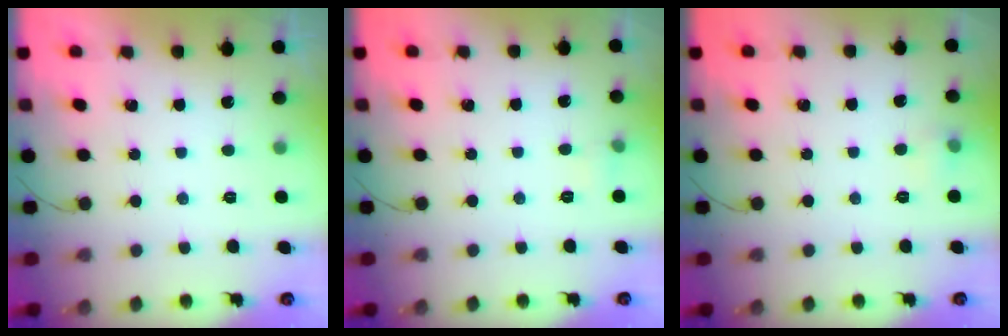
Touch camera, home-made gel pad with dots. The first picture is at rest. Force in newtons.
{"total": 3.1, "press": 2.9, "slide": 1.1}
{"total": 8.2, "press": 4.1, "slide": 7.1}